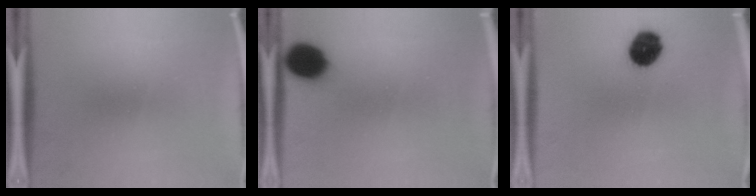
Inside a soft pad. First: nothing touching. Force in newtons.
{"total": 8.5}
{"total": 9.2}